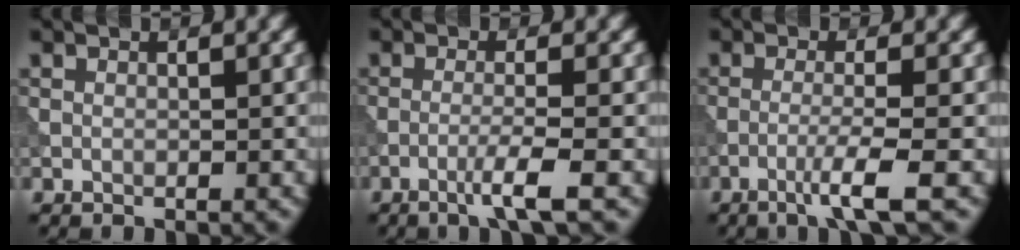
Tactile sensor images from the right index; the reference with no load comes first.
{"total": 3.0, "force": [-1.4, 0.1, 2.6], "torque": [-0.042, 0.005, -0.039]}
{"total": 3.6, "force": [-1.7, 0.1, 3.1], "torque": [-0.052, 0.005, -0.044]}